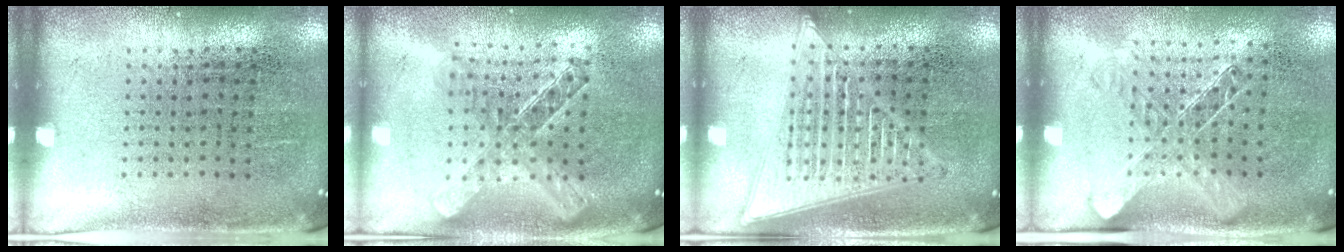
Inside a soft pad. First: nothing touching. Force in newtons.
{"total": 2.0, "press": 1.7, "slide": 1.1}
{"total": 2.9, "press": 2.9, "slide": 0.3}
{"total": 1.4, "press": 1.2, "slide": 0.6}